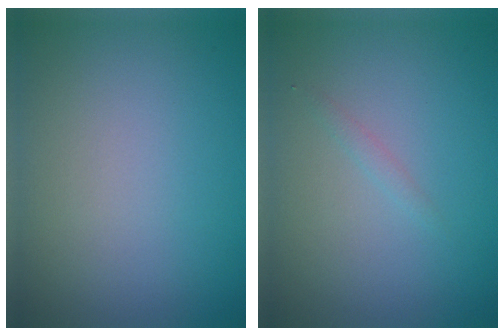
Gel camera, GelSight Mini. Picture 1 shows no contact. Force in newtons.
{"total": 0.7, "press": 0.7, "slide": 0.1}